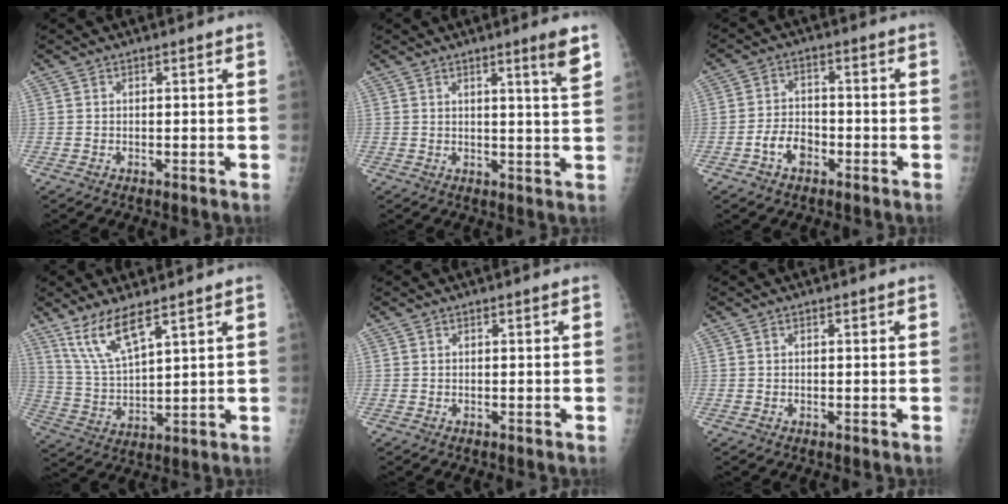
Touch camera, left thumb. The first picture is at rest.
{"total": 5.0, "force": [2.9, -0.6, 4.0], "torque": [-0.057, -0.026, 0.042]}
{"total": 5.5, "force": [-2.5, 3.8, 3.2], "torque": [-0.046, 0.025, -0.047]}
{"total": 9.8, "force": [6.7, 2.4, 6.7], "torque": [-0.135, -0.033, 0.148]}
{"total": 0.0}
{"total": 0.0}